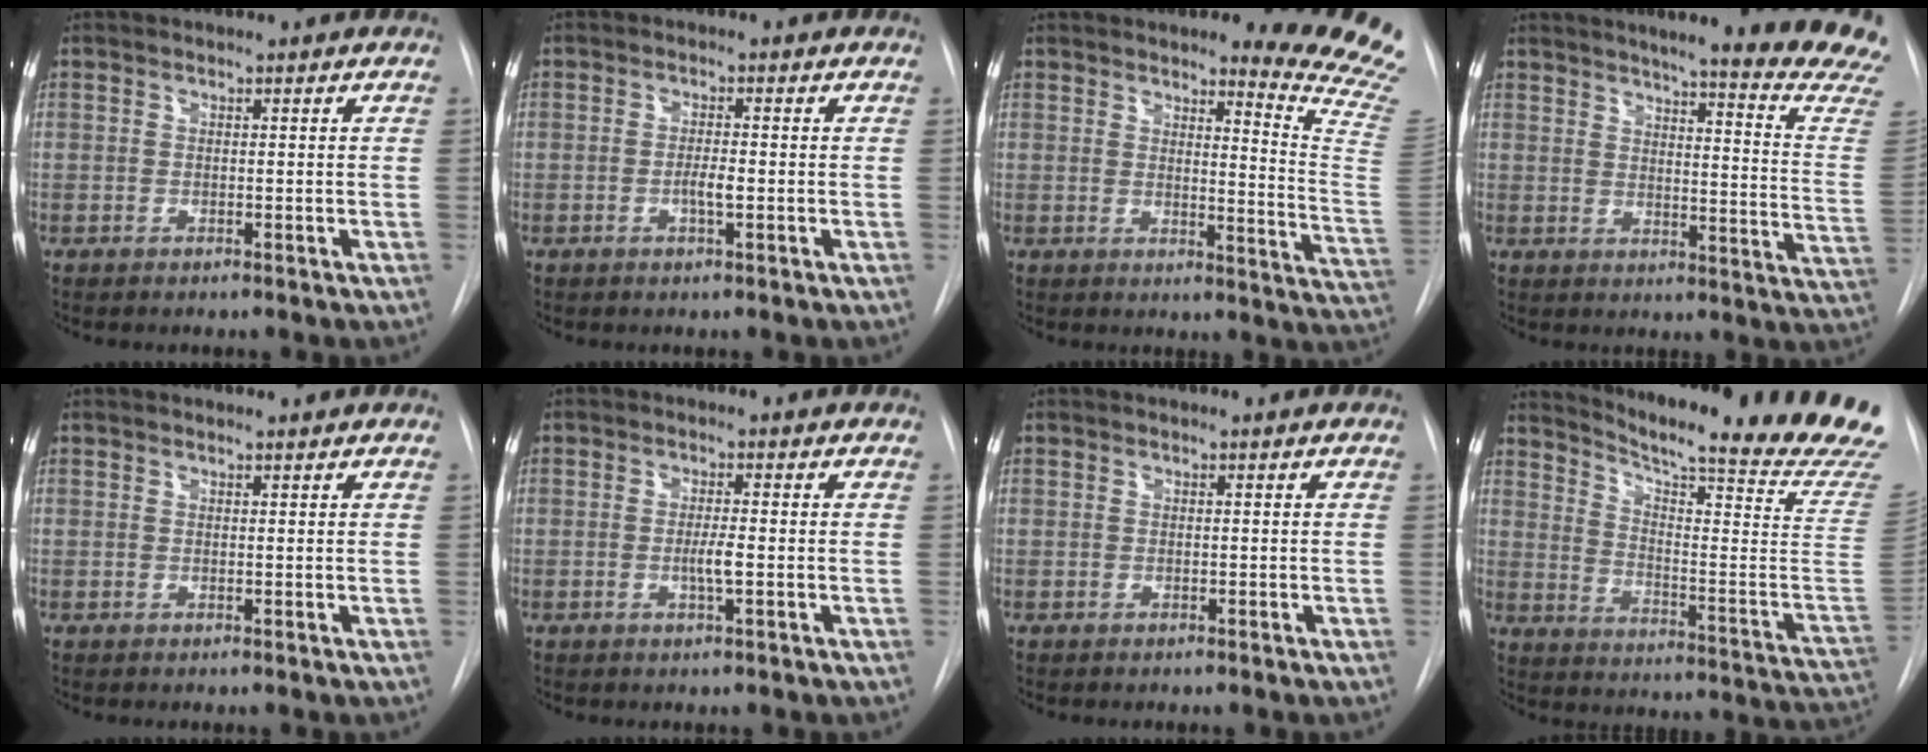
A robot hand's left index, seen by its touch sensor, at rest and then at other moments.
{"total": 2.3, "force": [-1.2, 0.2, 1.9], "torque": [-0.036, -0.005, -0.021]}
{"total": 13.0, "force": [12.1, -1.5, 4.3], "torque": [-0.049, -0.153, 0.114]}
{"total": 22.4, "force": [19.4, -0.5, 11.2], "torque": [-0.150, -0.116, 0.220]}
{"total": 1.1, "force": [1.0, 0.0, 0.3], "torque": [-0.007, 0.005, 0.013]}
{"total": 2.5, "force": [-1.1, 0.0, 2.3], "torque": [-0.044, -0.008, -0.018]}
{"total": 0.0}
{"total": 28.5, "force": [25.1, -0.7, 13.5], "torque": [-0.190, -0.151, 0.310]}